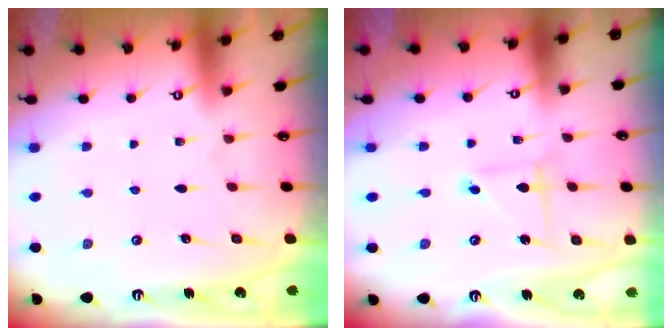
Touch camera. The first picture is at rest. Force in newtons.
{"total": 2.2, "press": 2.2, "slide": 0.3}